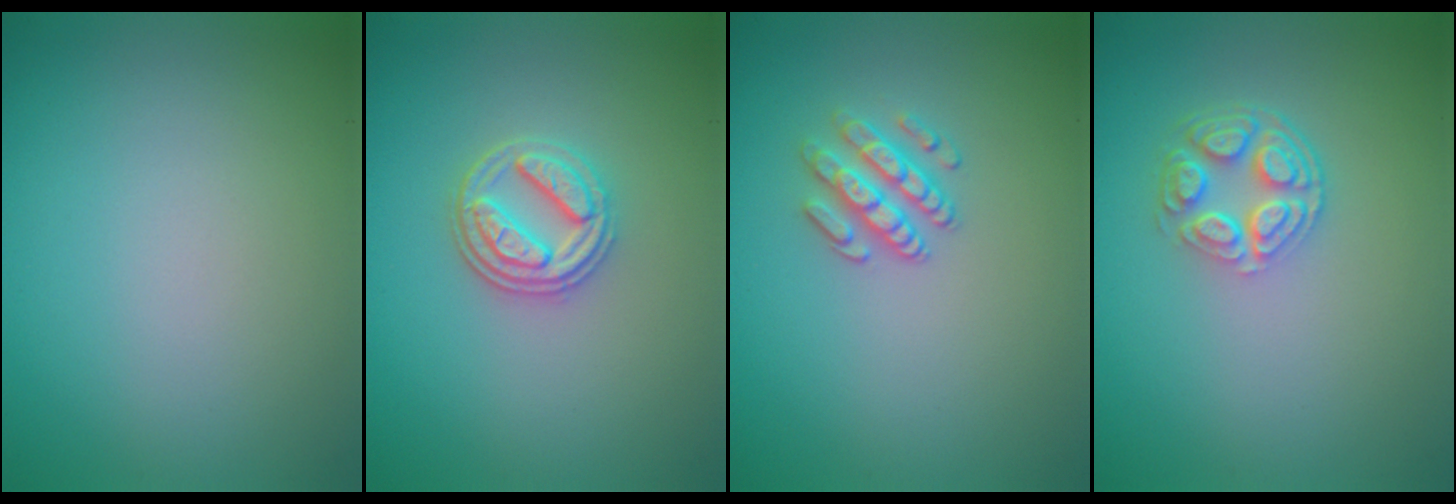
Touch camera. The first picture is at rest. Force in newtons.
{"total": 3.4, "press": 3.0, "slide": 1.5}
{"total": 2.5, "press": 2.3, "slide": 0.9}
{"total": 4.1, "press": 3.1, "slide": 2.7}